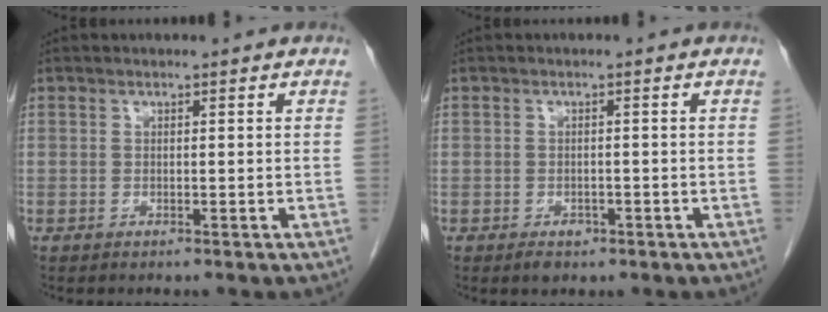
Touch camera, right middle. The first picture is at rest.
{"total": 2.0, "force": [-1.3, 1.2, 1.0], "torque": [-0.016, 0.001, -0.012]}